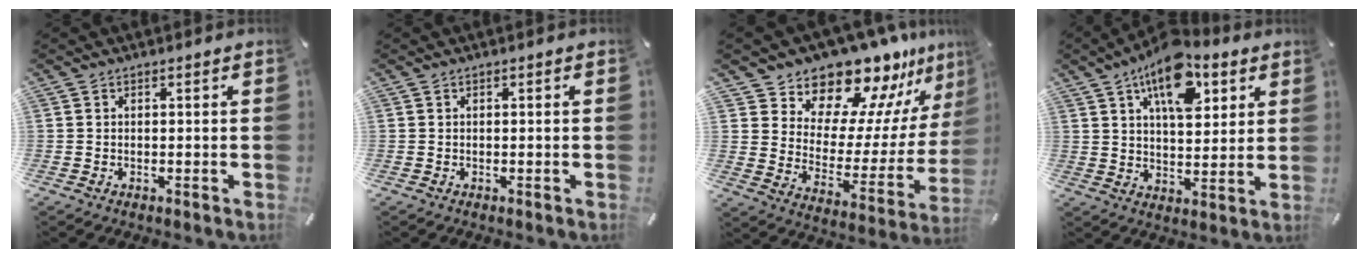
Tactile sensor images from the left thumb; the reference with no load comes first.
{"total": 0.0}
{"total": 15.8, "force": [14.7, 5.5, 1.0], "torque": [-0.017, -0.160, 0.250]}
{"total": 14.7, "force": [8.2, 7.6, 9.6], "torque": [-0.140, -0.030, 0.139]}